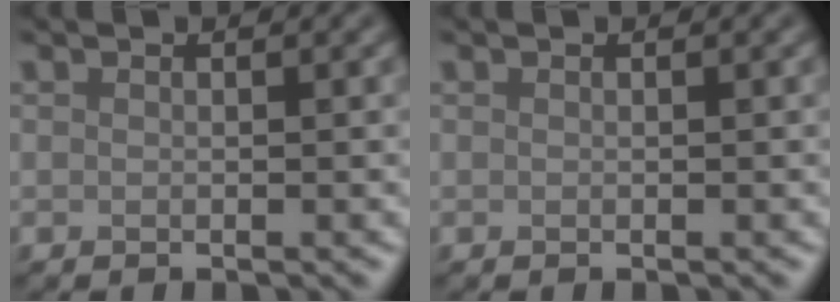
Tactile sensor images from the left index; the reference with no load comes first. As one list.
[{"total": 0.0}]